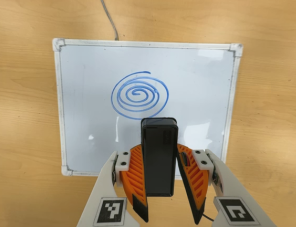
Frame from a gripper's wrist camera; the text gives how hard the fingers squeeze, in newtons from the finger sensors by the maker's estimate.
{"total": 5.0, "left": 4.4, "right": 5.7}